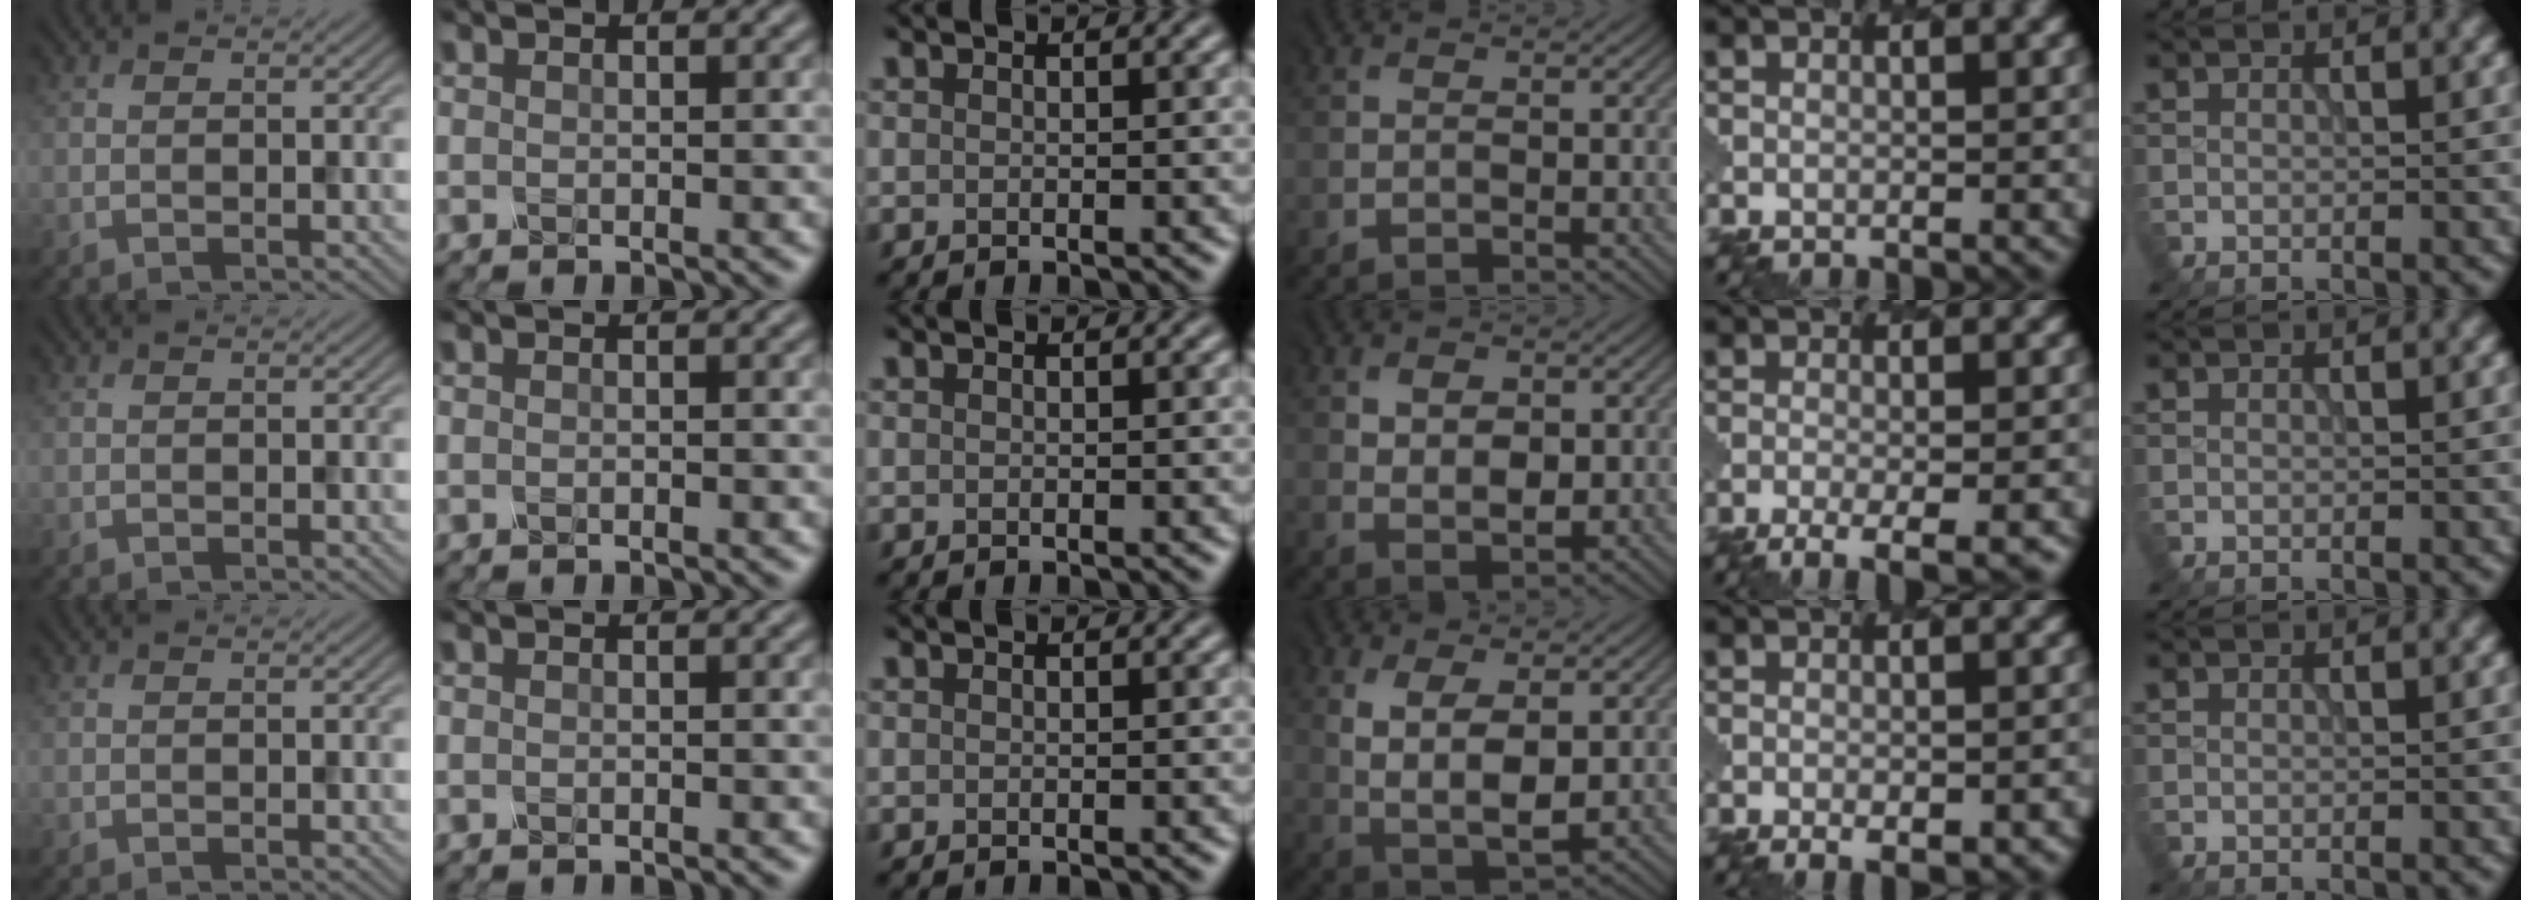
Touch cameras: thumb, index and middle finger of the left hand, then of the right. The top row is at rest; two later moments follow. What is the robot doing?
{"motion": "dispense", "object": "pipette"}